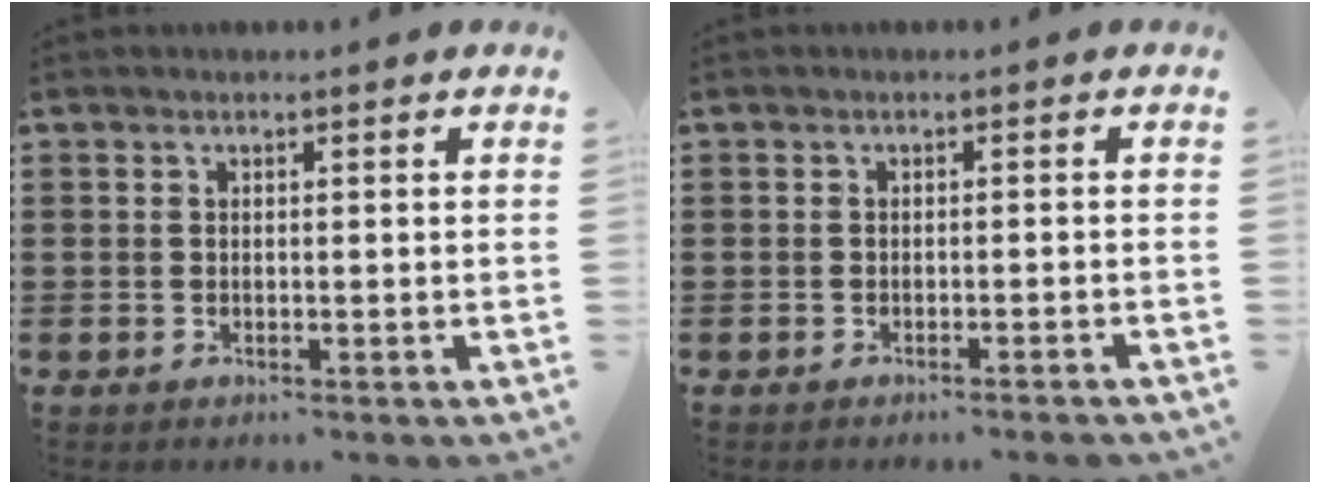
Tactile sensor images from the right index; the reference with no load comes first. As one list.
[{"total": 1.0, "force": [-0.8, -0.3, 0.4], "torque": [-0.009, -0.003, -0.015]}]